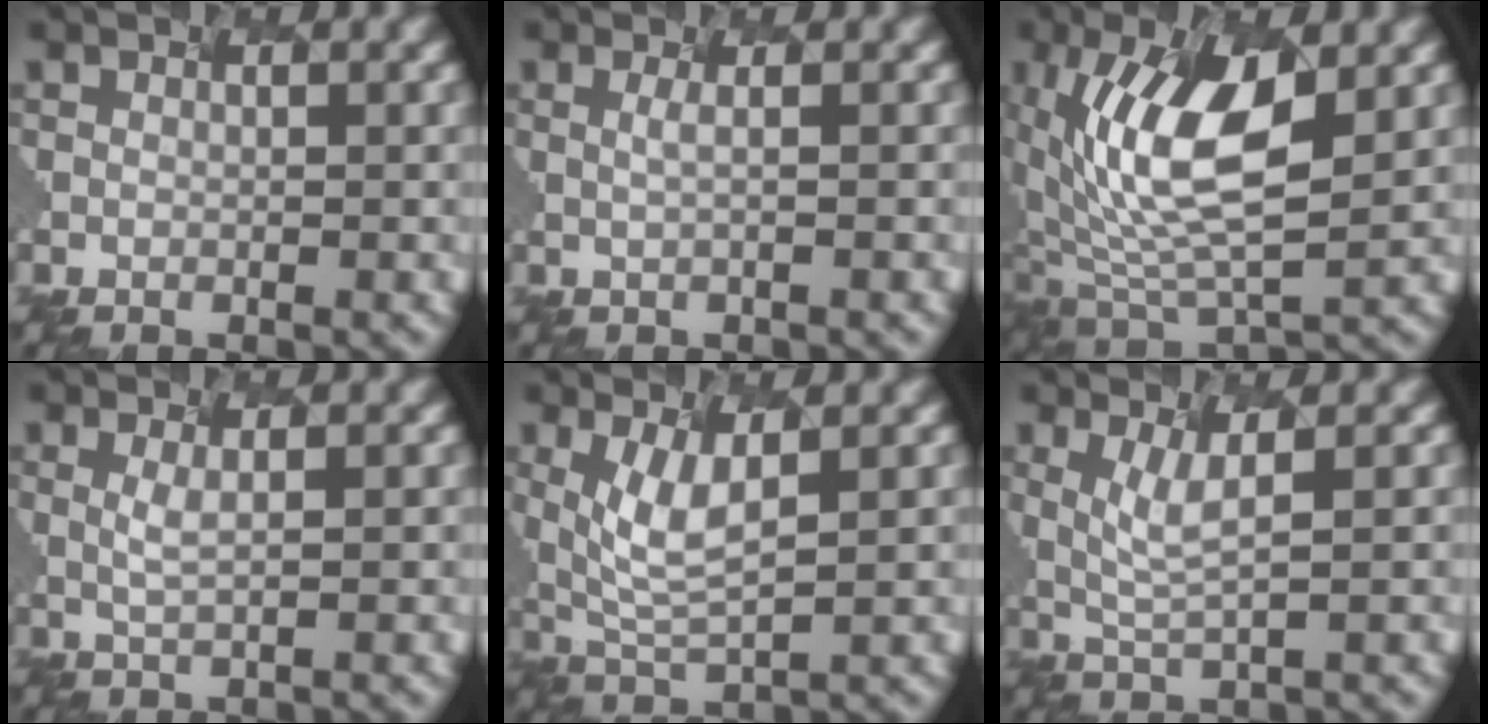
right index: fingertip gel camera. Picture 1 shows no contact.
{"total": 0.8, "force": [-0.4, 0.0, 0.7], "torque": [-0.018, -0.002, -0.003]}
{"total": 9.6, "force": [0.7, 4.0, 8.7], "torque": [-0.176, 0.000, 0.019]}
{"total": 0.9, "force": [-0.4, -0.1, 0.9], "torque": [-0.025, -0.002, 0.005]}
{"total": 3.8, "force": [0.3, 1.2, 3.6], "torque": [-0.092, -0.012, 0.023]}
{"total": 2.2, "force": [0.0, 0.1, 2.2], "torque": [-0.063, -0.006, 0.018]}